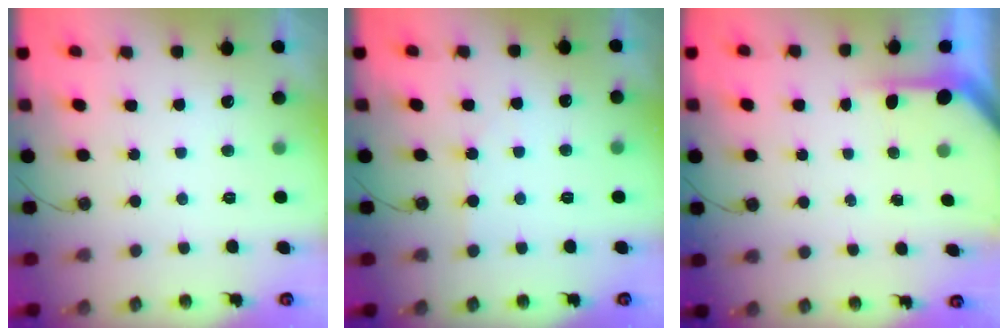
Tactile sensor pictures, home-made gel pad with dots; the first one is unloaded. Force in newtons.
{"total": 2.7, "press": 2.7, "slide": 0.5}
{"total": 3.7, "press": 3.7, "slide": 0.2}